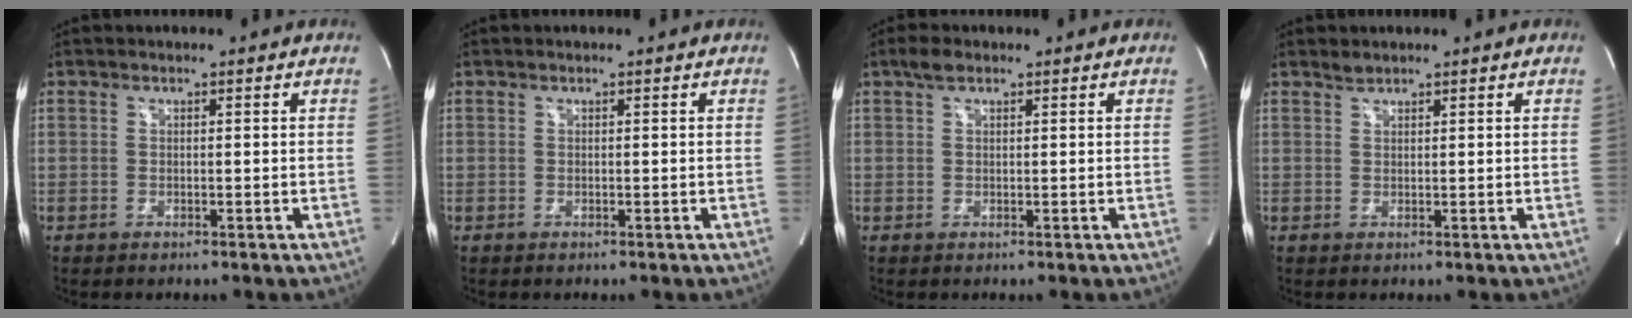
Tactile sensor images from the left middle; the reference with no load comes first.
{"total": 0.0}
{"total": 1.9, "force": [1.3, 0.8, 1.1], "torque": [-0.027, 0.012, 0.025]}
{"total": 0.9, "force": [0.9, 0.1, 0.0], "torque": [-0.006, 0.001, 0.020]}